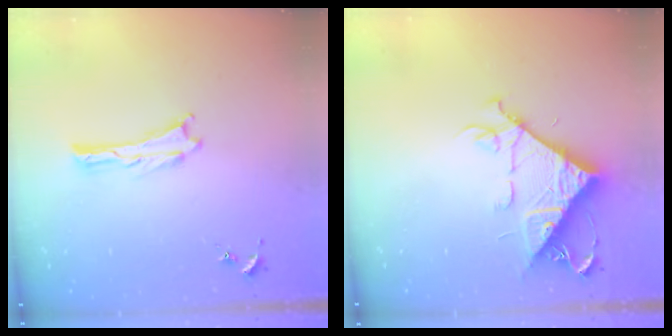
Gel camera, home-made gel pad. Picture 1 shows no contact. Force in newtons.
{"total": 9.8, "press": 9.7, "slide": 1.2}